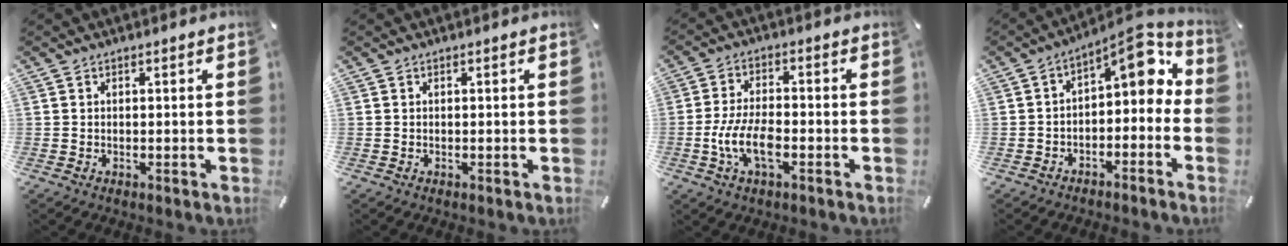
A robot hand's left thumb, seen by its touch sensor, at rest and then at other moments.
{"total": 0.0}
{"total": 8.6, "force": [-2.9, 3.9, 7.1], "torque": [-0.154, 0.000, -0.052]}
{"total": 7.3, "force": [2.8, 3.8, 5.6], "torque": [-0.067, -0.038, 0.039]}